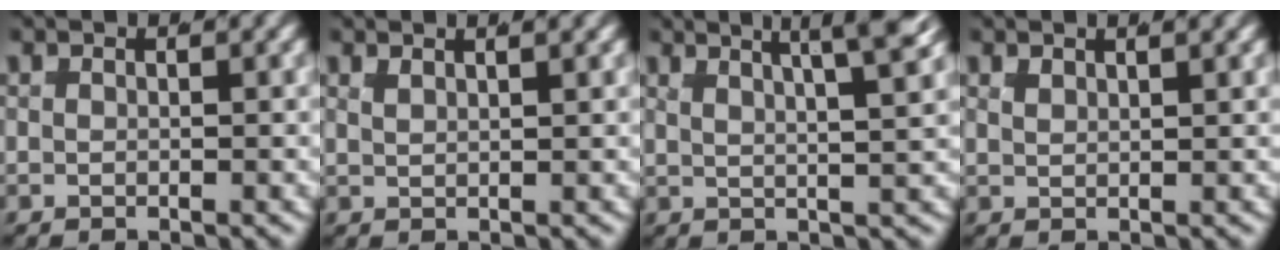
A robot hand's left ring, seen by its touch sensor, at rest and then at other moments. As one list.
[{"total": 1.8, "force": [1.4, 0.5, 0.9], "torque": [-0.013, 0.007, 0.023]}, {"total": 7.6, "force": [4.4, 3.3, 5.3], "torque": [-0.058, 0.020, 0.053]}, {"total": 1.3, "force": [1.1, 0.4, 0.6], "torque": [-0.013, 0.001, 0.020]}]